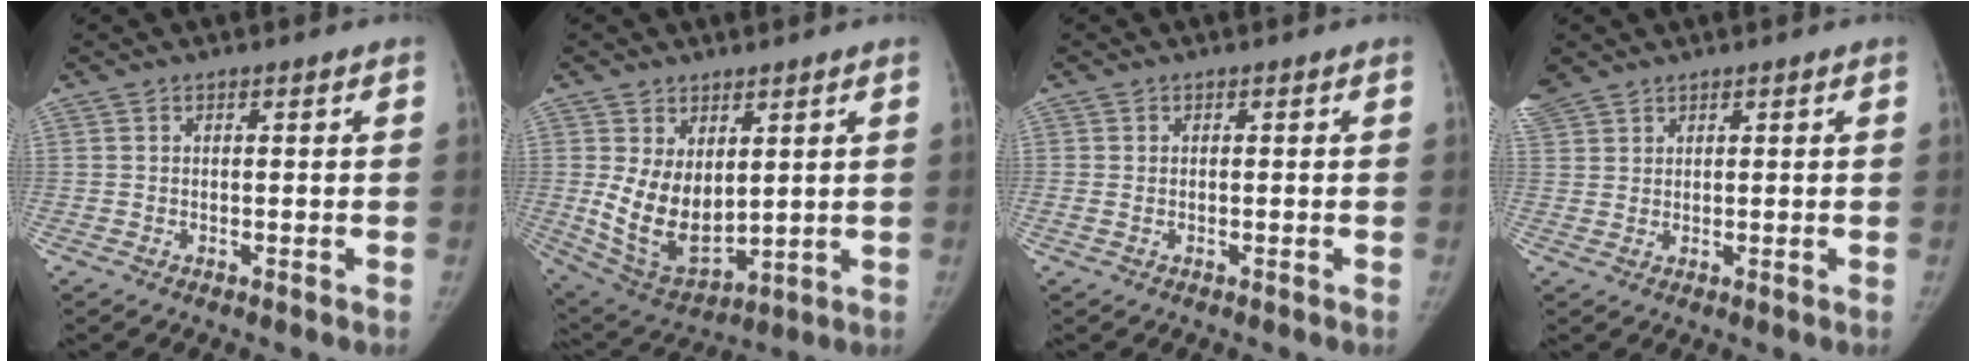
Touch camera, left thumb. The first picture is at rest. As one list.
[{"total": 11.8, "force": [2.1, 7.3, 9.0], "torque": [-0.131, -0.028, 0.064]}, {"total": 0.8, "force": [-0.1, 0.6, 0.6], "torque": [-0.014, 0.007, 0.000]}, {"total": 5.5, "force": [3.9, 3.5, 1.5], "torque": [-0.037, 0.016, 0.086]}]